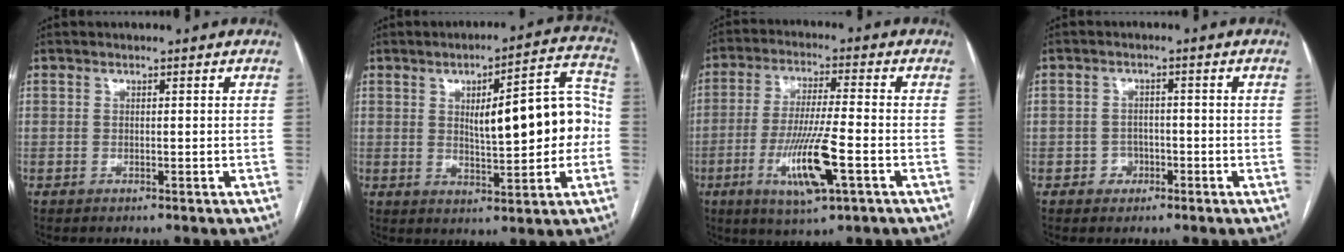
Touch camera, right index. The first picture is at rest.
{"total": 13.8, "force": [0.4, 3.6, 13.3], "torque": [-0.174, 0.033, 0.013]}
{"total": 11.4, "force": [-4.0, 0.9, 10.6], "torque": [-0.206, -0.016, -0.071]}
{"total": 2.5, "force": [-1.1, 2.1, 0.5], "torque": [0.001, 0.010, -0.019]}